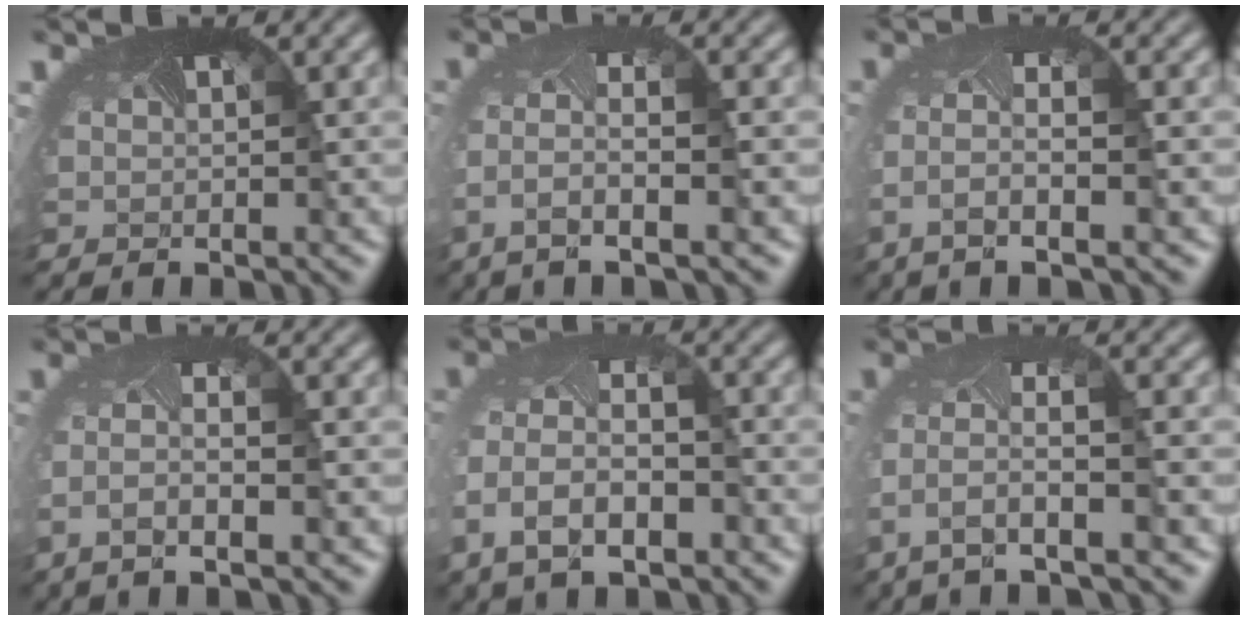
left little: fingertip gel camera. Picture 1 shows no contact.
{"total": 4.1, "force": [-2.3, 0.8, 3.3], "torque": [-0.098, -0.012, -0.044]}
{"total": 3.7, "force": [-1.9, 0.6, 3.0], "torque": [-0.090, -0.011, -0.037]}
{"total": 3.3, "force": [-1.7, 0.5, 2.8], "torque": [-0.082, -0.011, -0.035]}
{"total": 6.8, "force": [-3.0, 4.0, 4.6], "torque": [-0.126, -0.025, -0.044]}
{"total": 4.1, "force": [-2.5, 0.8, 3.2], "torque": [-0.100, -0.012, -0.047]}